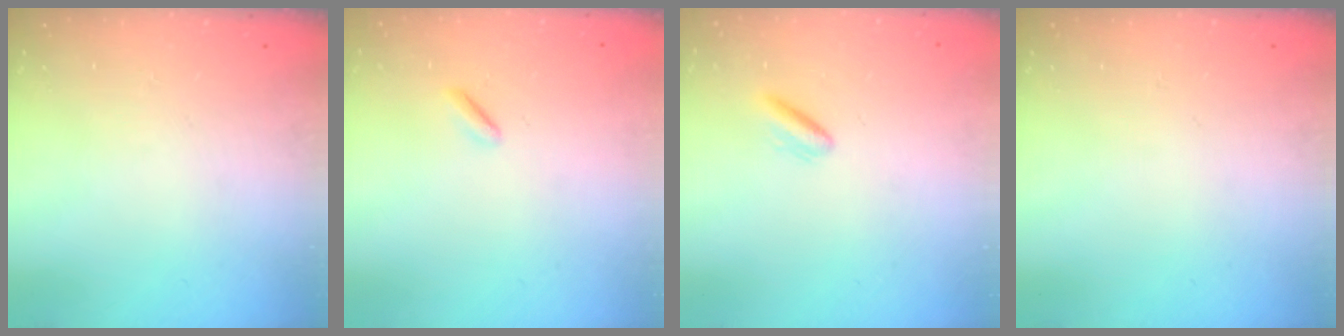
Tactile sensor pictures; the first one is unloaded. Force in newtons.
{"total": 1.0, "press": 0.9, "slide": 0.4}
{"total": 2.7, "press": 2.5, "slide": 1.0}
{"total": 0.0}